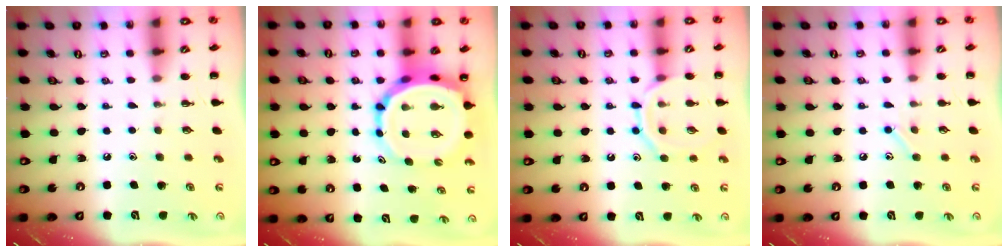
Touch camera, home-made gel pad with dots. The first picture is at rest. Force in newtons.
{"total": 9.2, "press": 8.7, "slide": 3.0}
{"total": 10.6, "press": 10.6, "slide": 0.7}
{"total": 5.8, "press": 5.8, "slide": 0.9}